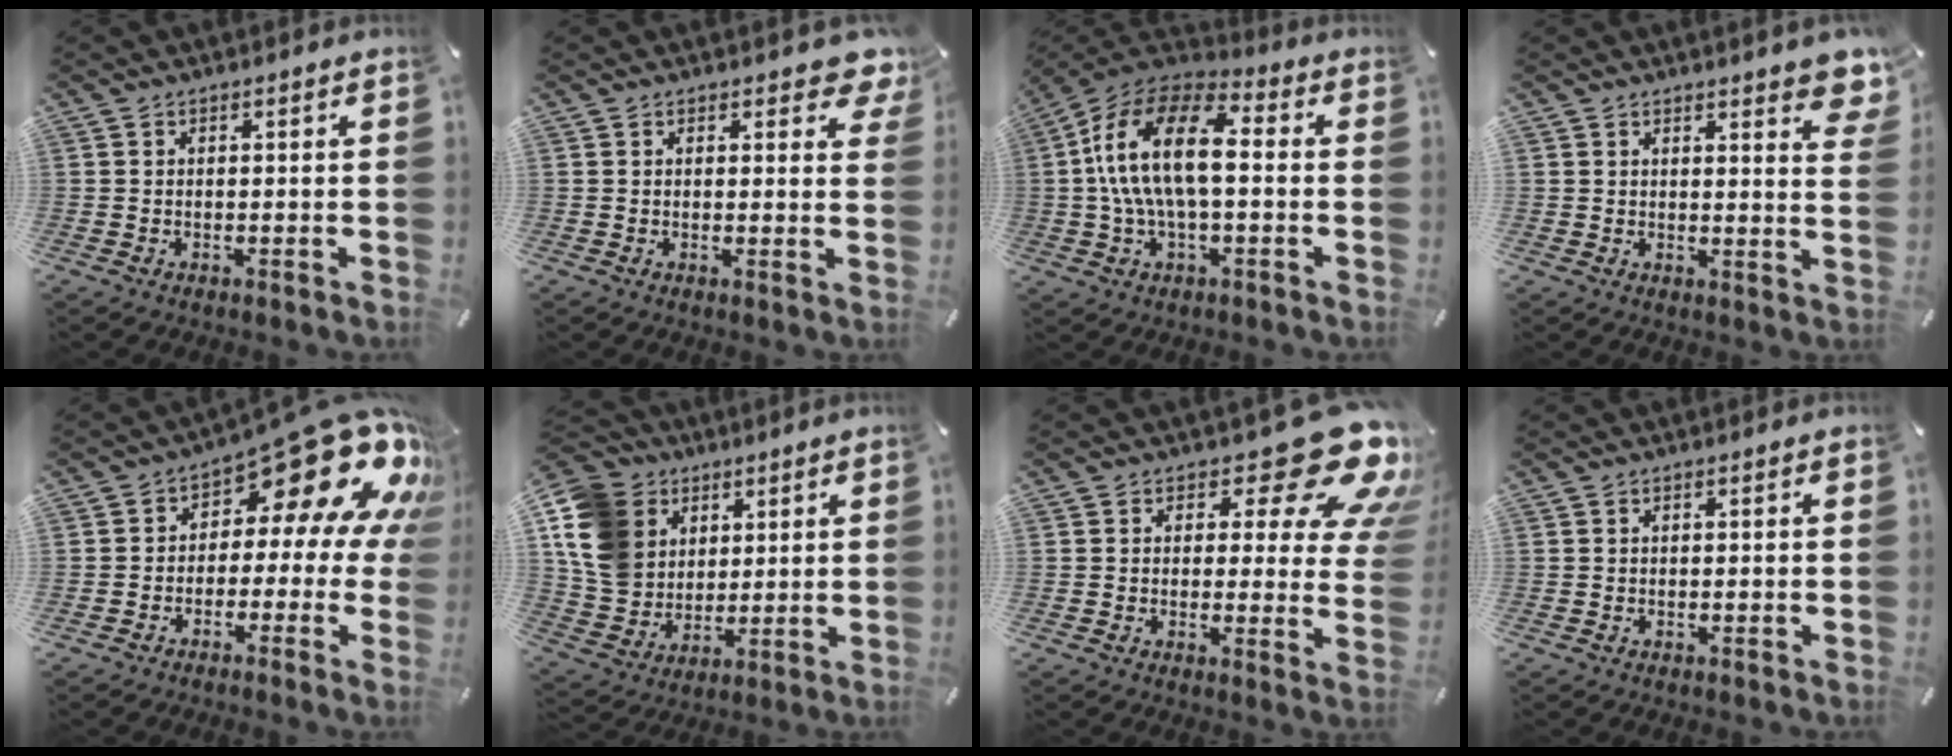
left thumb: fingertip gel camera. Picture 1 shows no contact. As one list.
[{"total": 4.3, "force": [2.8, 2.2, 2.5], "torque": [-0.025, -0.011, 0.045]}, {"total": 17.3, "force": [0.6, 8.9, 14.8], "torque": [-0.301, 0.011, 0.008]}, {"total": 4.4, "force": [3.5, 1.8, 1.9], "torque": [-0.007, -0.024, 0.058]}, {"total": 19.8, "force": [9.4, 8.7, 15.1], "torque": [-0.199, -0.064, 0.155]}, {"total": 14.6, "force": [4.6, 12.7, 5.6], "torque": [-0.146, -0.017, 0.089]}, {"total": 17.9, "force": [9.4, 7.5, 13.3], "torque": [-0.158, -0.071, 0.152]}, {"total": 0.0}]